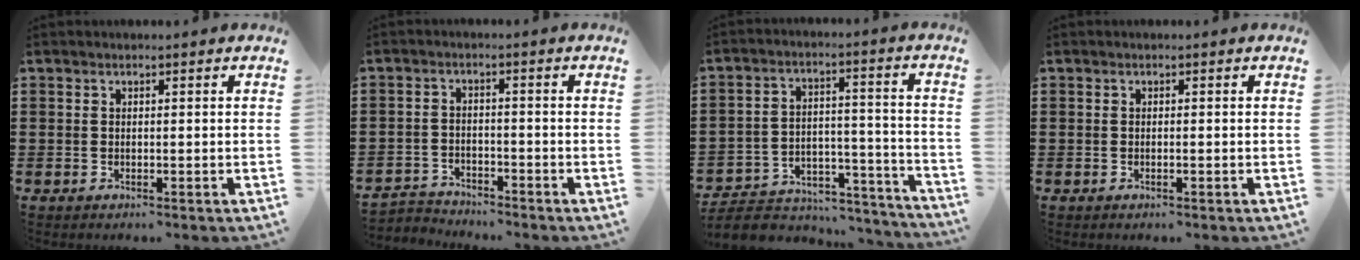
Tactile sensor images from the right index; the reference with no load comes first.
{"total": 2.9, "force": [-2.8, 0.5, -0.2], "torque": [-0.005, 0.000, -0.062]}
{"total": 4.8, "force": [-4.3, 1.8, 1.0], "torque": [-0.027, 0.008, -0.089]}
{"total": 0.0}